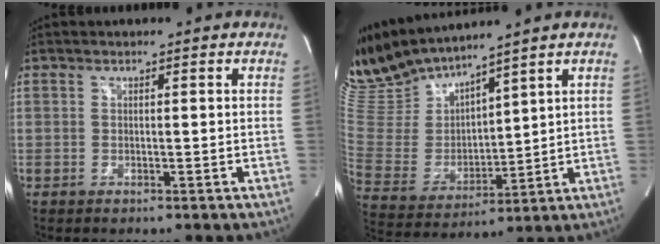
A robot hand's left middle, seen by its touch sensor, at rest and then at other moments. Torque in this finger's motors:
{"motor_torque": [0.40, -0.67, 0.39, 0.17]}